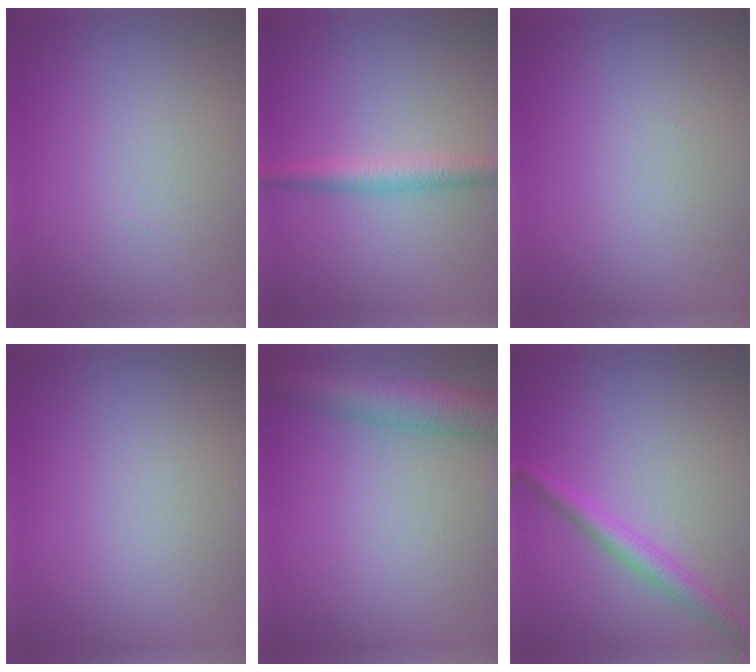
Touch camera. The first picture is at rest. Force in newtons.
{"total": 3.0, "press": 3.0, "slide": 0.1}
{"total": 0.0}
{"total": 0.0}
{"total": 5.7, "press": 5.7, "slide": 0.2}
{"total": 2.7, "press": 2.7, "slide": 0.0}